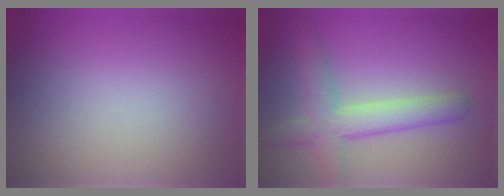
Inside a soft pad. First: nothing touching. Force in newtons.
{"total": 4.3, "press": 4.3, "slide": 0.2}